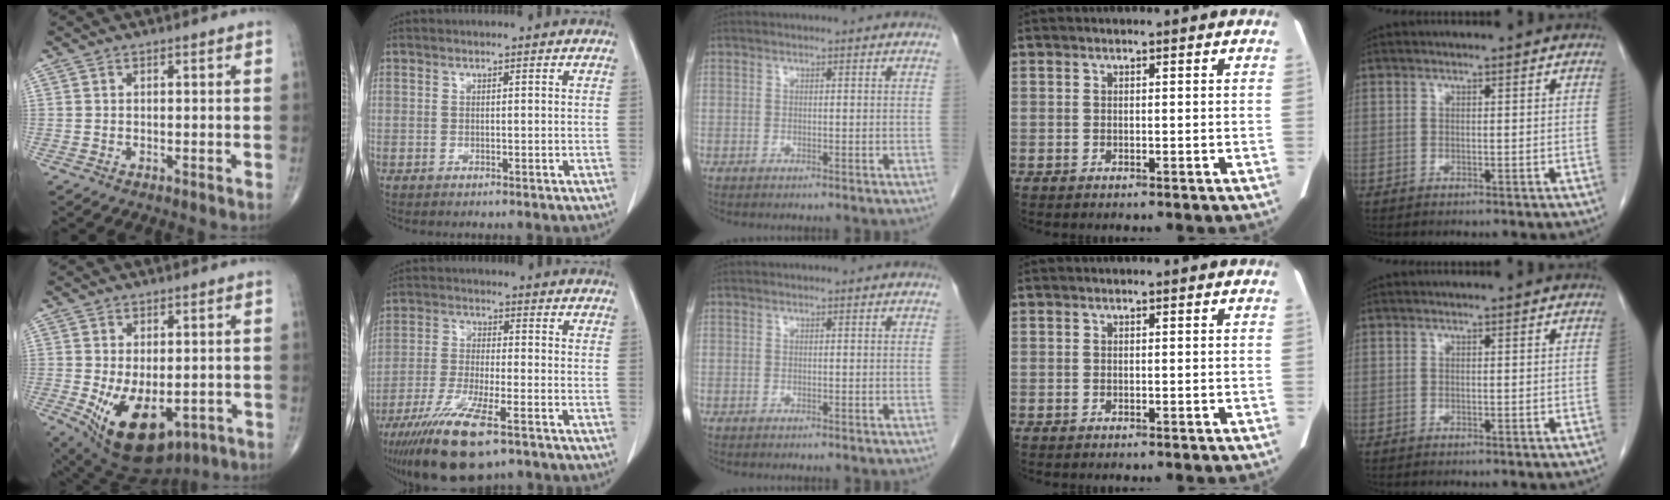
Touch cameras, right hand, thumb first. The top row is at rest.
{"thumb": {"total": 14.5, "force": [-4.5, 8.2, 11.2], "torque": [-0.182, -0.012, -0.046]}, "index": {"total": 13.3, "force": [-8.6, 2.5, 9.8], "torque": [-0.189, -0.032, -0.150]}}